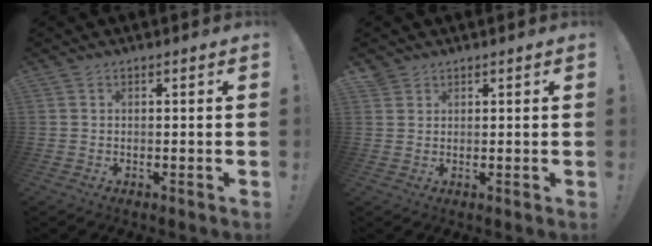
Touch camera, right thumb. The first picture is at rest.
{"total": 1.9, "force": [1.6, 1.0, 0.1], "torque": [0.001, -0.010, 0.030]}